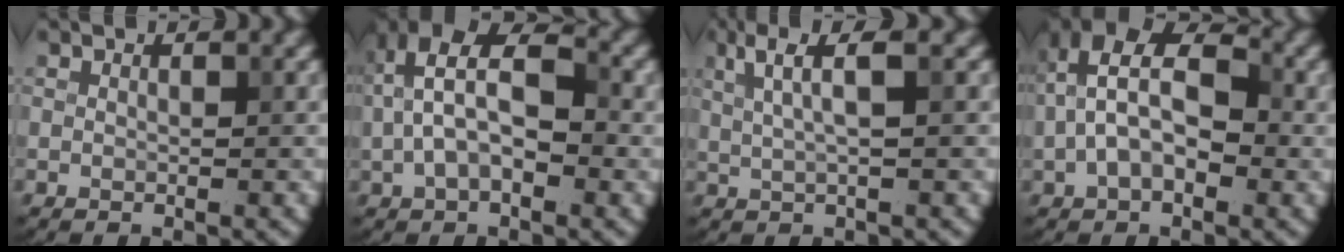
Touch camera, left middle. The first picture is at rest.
{"total": 7.1, "force": [0.2, 4.0, 5.8], "torque": [-0.116, 0.020, -0.007]}
{"total": 3.7, "force": [1.5, 0.8, 3.2], "torque": [-0.058, 0.003, 0.030]}
{"total": 7.8, "force": [0.0, 4.6, 6.3], "torque": [-0.111, 0.026, -0.016]}